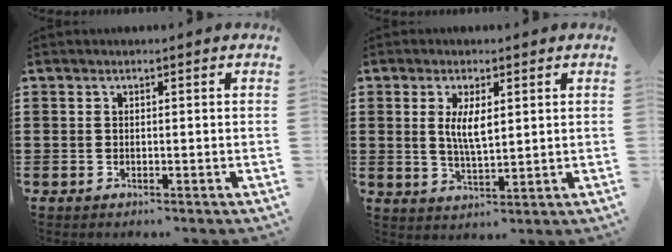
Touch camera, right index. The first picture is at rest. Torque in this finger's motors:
{"motor_torque": [0.19, 0.10, 0.51, 0.08]}